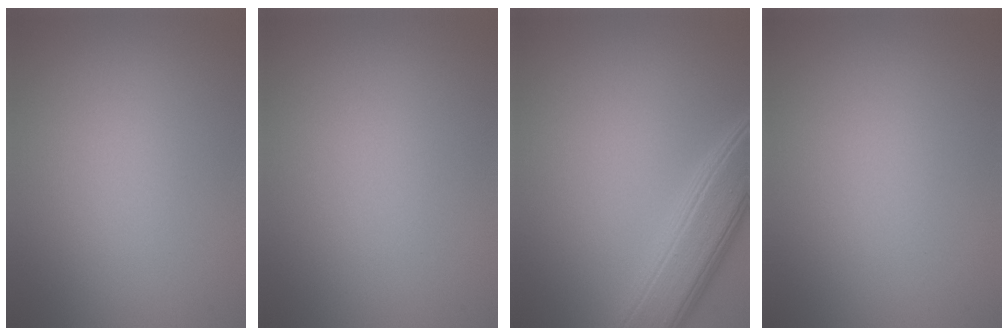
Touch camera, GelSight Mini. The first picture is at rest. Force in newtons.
{"total": 0.0}
{"total": 5.7, "press": 5.7, "slide": 0.1}
{"total": 0.0}